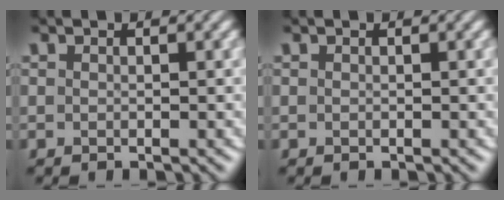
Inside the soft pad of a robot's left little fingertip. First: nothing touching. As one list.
[{"total": 0.0}]